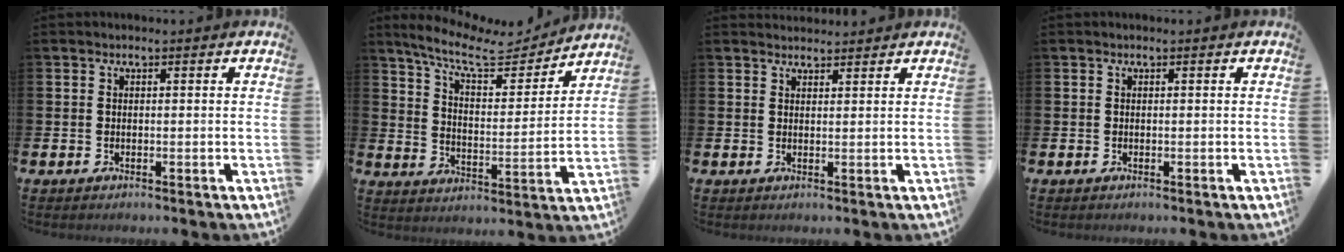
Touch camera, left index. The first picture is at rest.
{"total": 10.2, "force": [8.7, 2.9, 4.5], "torque": [-0.110, -0.050, 0.146]}
{"total": 1.9, "force": [1.8, 0.5, 0.0], "torque": [0.004, -0.006, 0.032]}
{"total": 0.0}